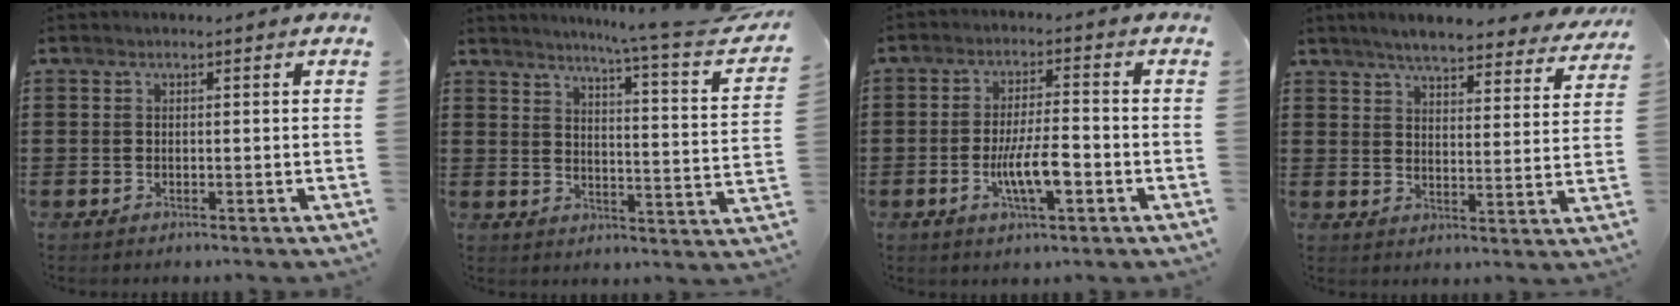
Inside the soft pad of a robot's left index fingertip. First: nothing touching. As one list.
[{"total": 6.1, "force": [5.2, -1.3, 3.0], "torque": [-0.066, -0.052, 0.076]}, {"total": 7.4, "force": [-2.3, 1.9, 6.8], "torque": [-0.139, -0.007, -0.045]}, {"total": 5.5, "force": [5.2, 0.3, 1.9], "torque": [-0.058, -0.023, 0.090]}]